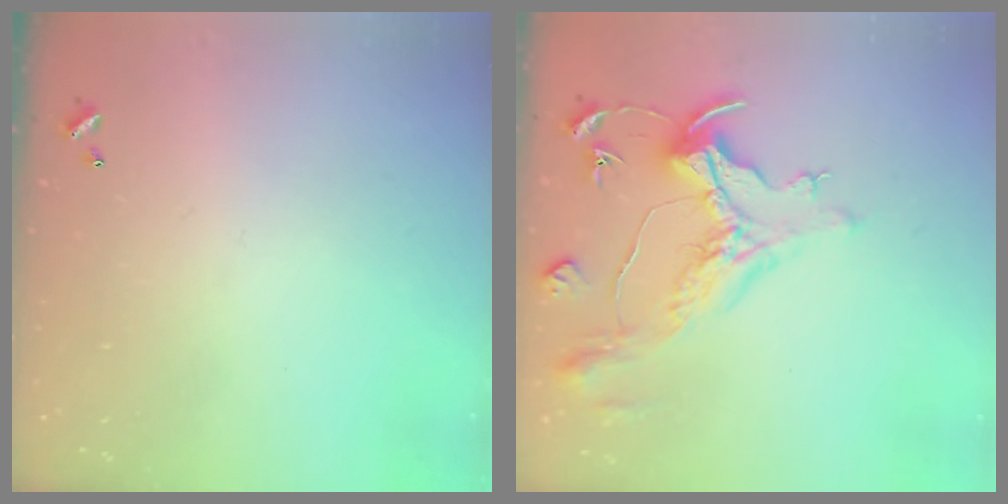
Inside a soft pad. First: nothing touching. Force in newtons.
{"total": 1.5, "press": 0.8, "slide": 1.2}